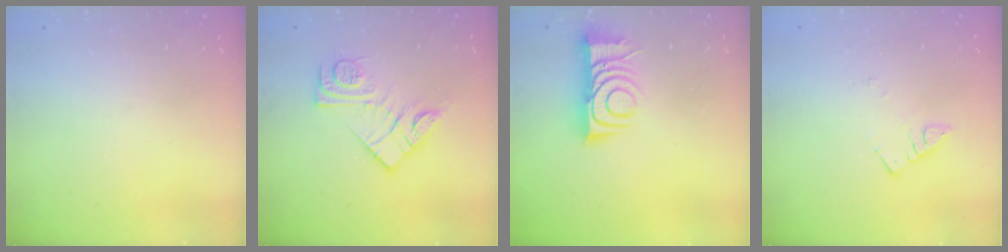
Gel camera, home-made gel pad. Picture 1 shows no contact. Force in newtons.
{"total": 12.6, "press": 12.6, "slide": 0.8}
{"total": 9.6, "press": 9.6, "slide": 0.7}
{"total": 2.5, "press": 2.5, "slide": 0.3}